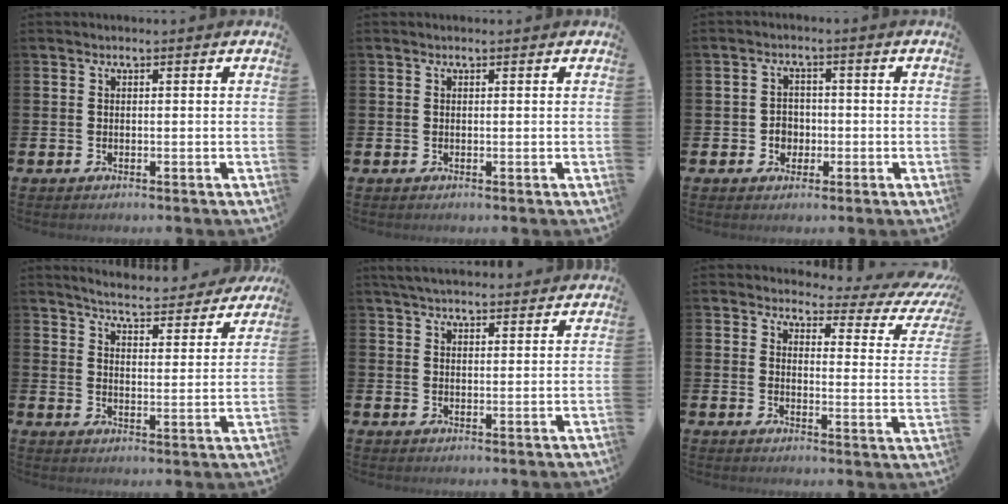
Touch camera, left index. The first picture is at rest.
{"total": 0.0}
{"total": 2.9, "force": [-0.9, 2.5, 1.0], "torque": [-0.013, 0.000, -0.024]}
{"total": 5.3, "force": [5.1, 0.2, 1.0], "torque": [-0.034, -0.042, 0.084]}
{"total": 4.4, "force": [4.2, 0.7, 0.9], "torque": [-0.024, -0.016, 0.077]}
{"total": 2.9, "force": [2.2, 1.5, 1.2], "torque": [-0.016, -0.032, 0.023]}